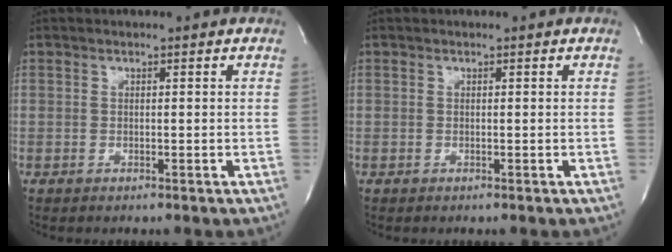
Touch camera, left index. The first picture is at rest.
{"total": 0.0}